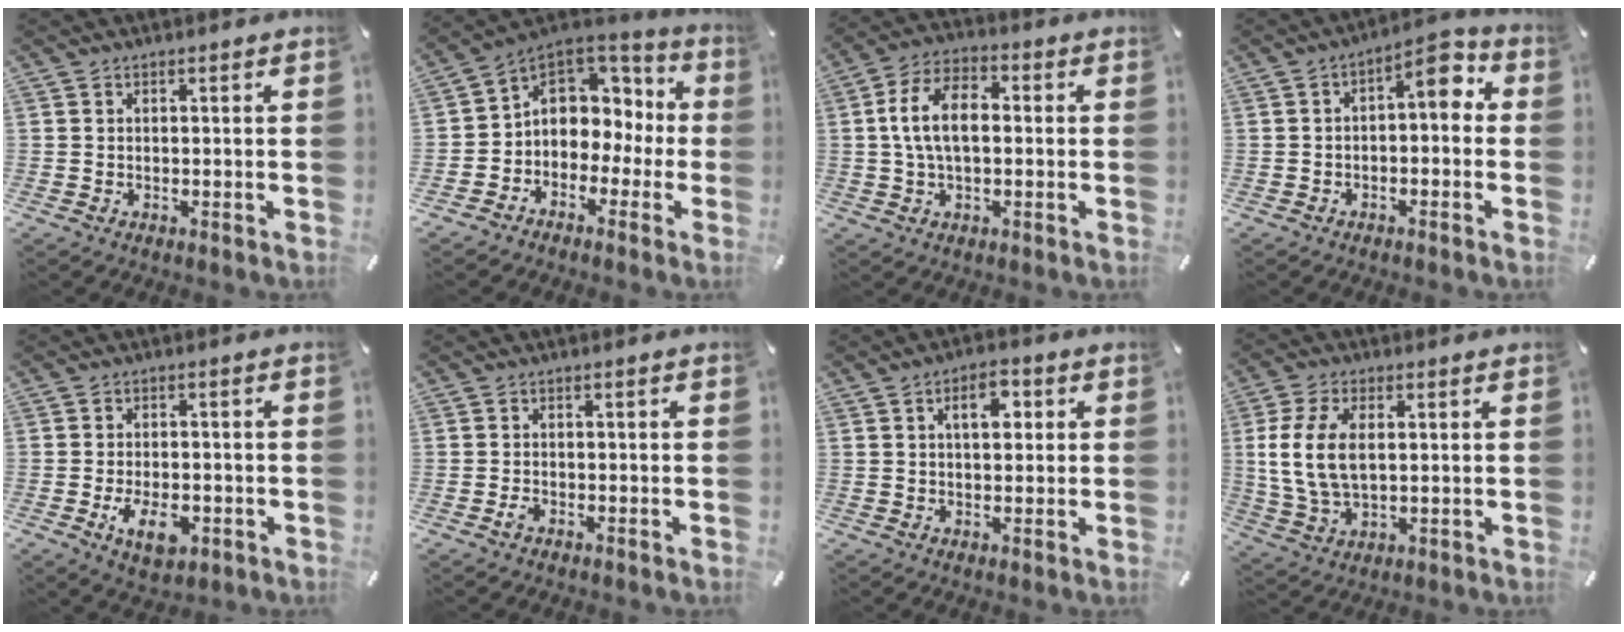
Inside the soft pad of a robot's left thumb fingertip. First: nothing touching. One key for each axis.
{"total": 8.0, "fx": 1.6, "fy": 7.3, "fz": 2.9, "tx": -0.056, "ty": -0.012, "tz": 0.035}
{"total": 10.3, "fx": 0.5, "fy": 6.1, "fz": 8.2, "tx": -0.168, "ty": 0.013, "tz": 0.009}
{"total": 6.6, "fx": 0.8, "fy": 3.2, "fz": 5.7, "tx": -0.081, "ty": -0.008, "tz": 0.003}
{"total": 7.3, "fx": -2.5, "fy": 4.2, "fz": 5.4, "tx": -0.107, "ty": 0.002, "tz": -0.048}
{"total": 1.3, "fx": -0.9, "fy": 0.7, "fz": 0.7, "tx": -0.014, "ty": 0.003, "tz": -0.017}
{"total": 6.0, "fx": 1.6, "fy": 3.3, "fz": 4.7, "tx": -0.058, "ty": -0.003, "tz": 0.016}
{"total": 10.6, "fx": 1.7, "fy": 6.5, "fz": 8.3, "tx": -0.198, "ty": 0.000, "tz": 0.028}